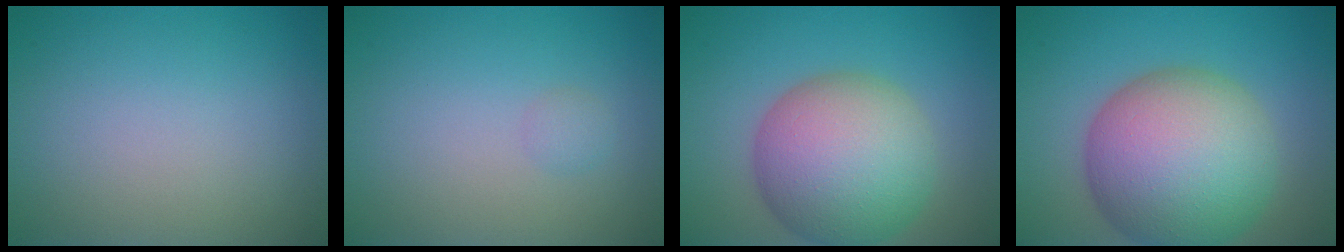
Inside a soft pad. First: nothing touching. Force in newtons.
{"total": 0.8, "press": 0.8, "slide": 0.1}
{"total": 10.7, "press": 10.7, "slide": 0.3}
{"total": 13.3, "press": 13.3, "slide": 0.4}